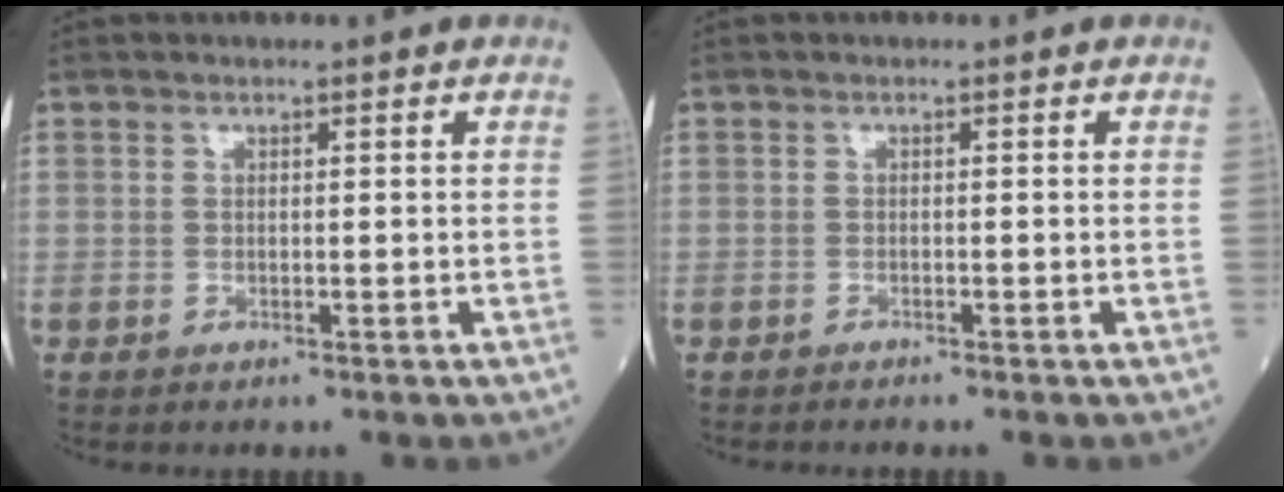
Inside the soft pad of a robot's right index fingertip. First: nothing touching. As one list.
[{"total": 1.0, "force": [-0.9, -0.2, 0.3], "torque": [-0.005, 0.002, -0.014]}]